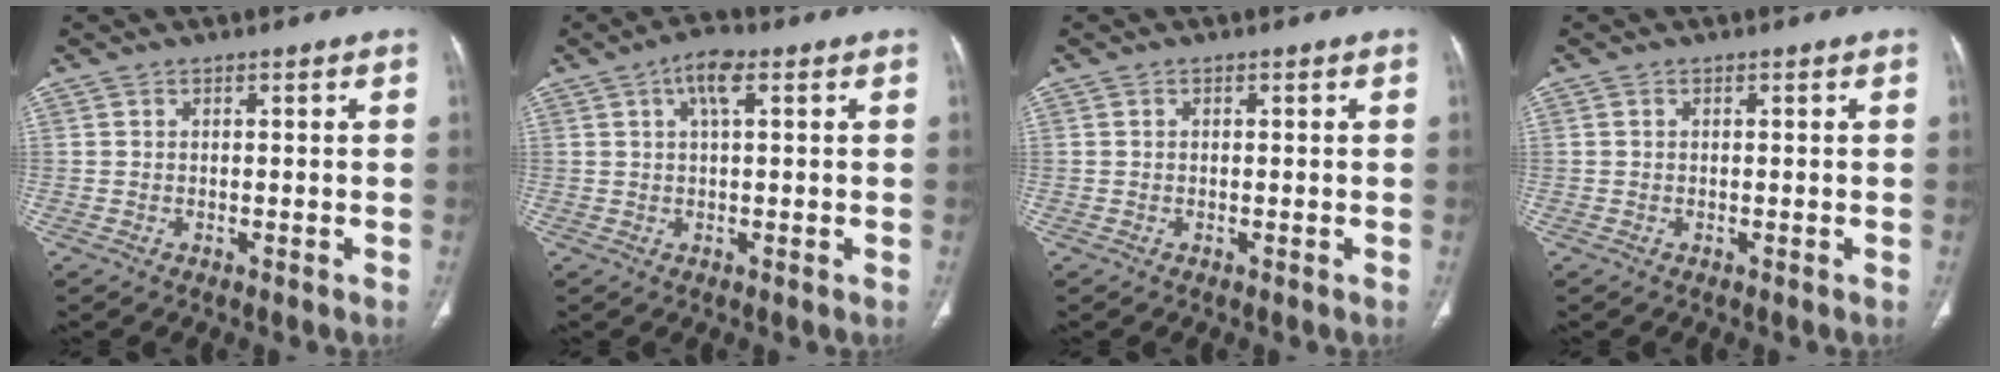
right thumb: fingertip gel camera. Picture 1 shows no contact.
{"total": 4.7, "force": [1.7, 1.7, 4.0], "torque": [-0.070, 0.003, 0.025]}
{"total": 0.0}
{"total": 0.0}